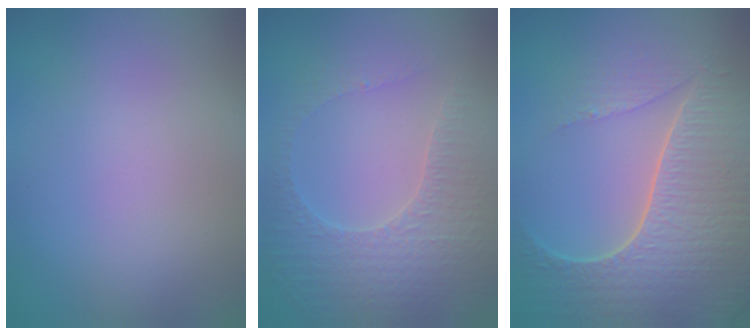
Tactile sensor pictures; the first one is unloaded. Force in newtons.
{"total": 3.4, "press": 3.2, "slide": 1.4}
{"total": 7.7, "press": 5.7, "slide": 5.2}